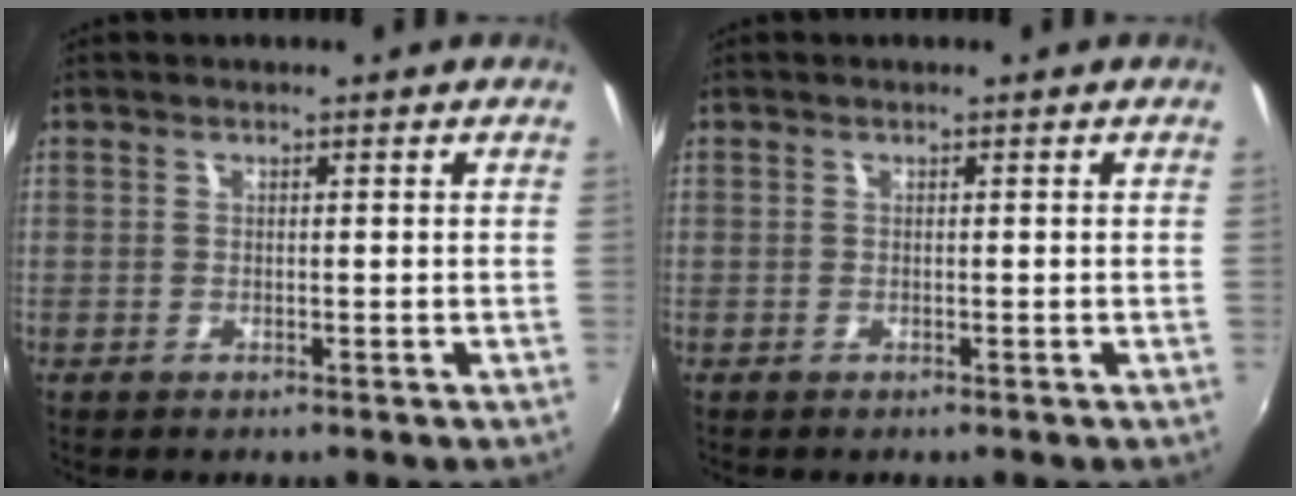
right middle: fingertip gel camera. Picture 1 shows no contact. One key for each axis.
{"total": 0.0}